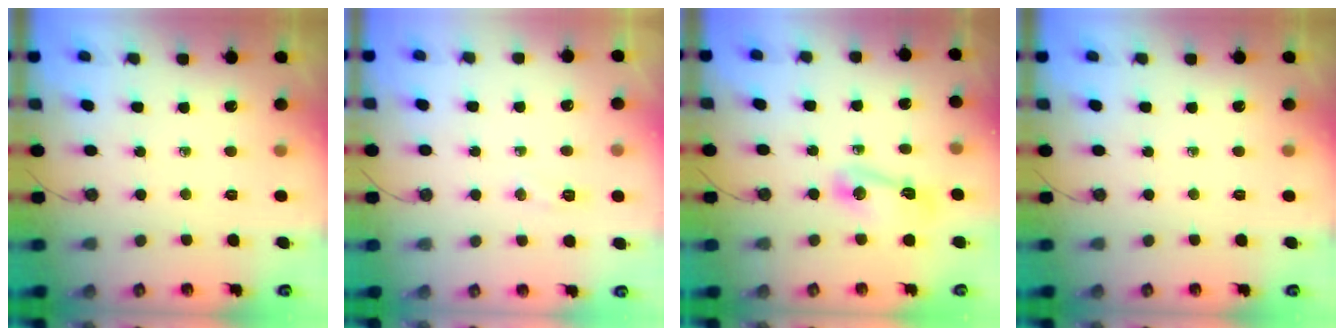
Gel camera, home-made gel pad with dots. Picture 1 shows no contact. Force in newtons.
{"total": 4.9, "press": 3.6, "slide": 3.3}
{"total": 5.4, "press": 5.4, "slide": 0.4}
{"total": 0.0}